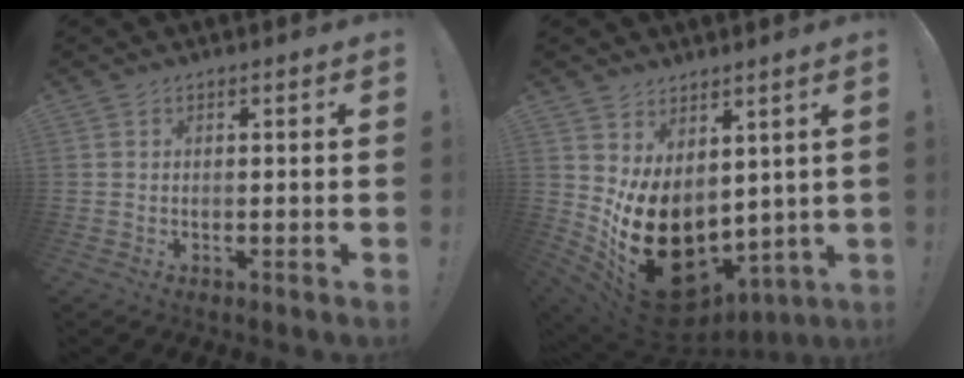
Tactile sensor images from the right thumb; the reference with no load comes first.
{"total": 18.7, "force": [-3.5, 13.5, 12.5], "torque": [-0.210, 0.002, -0.034]}